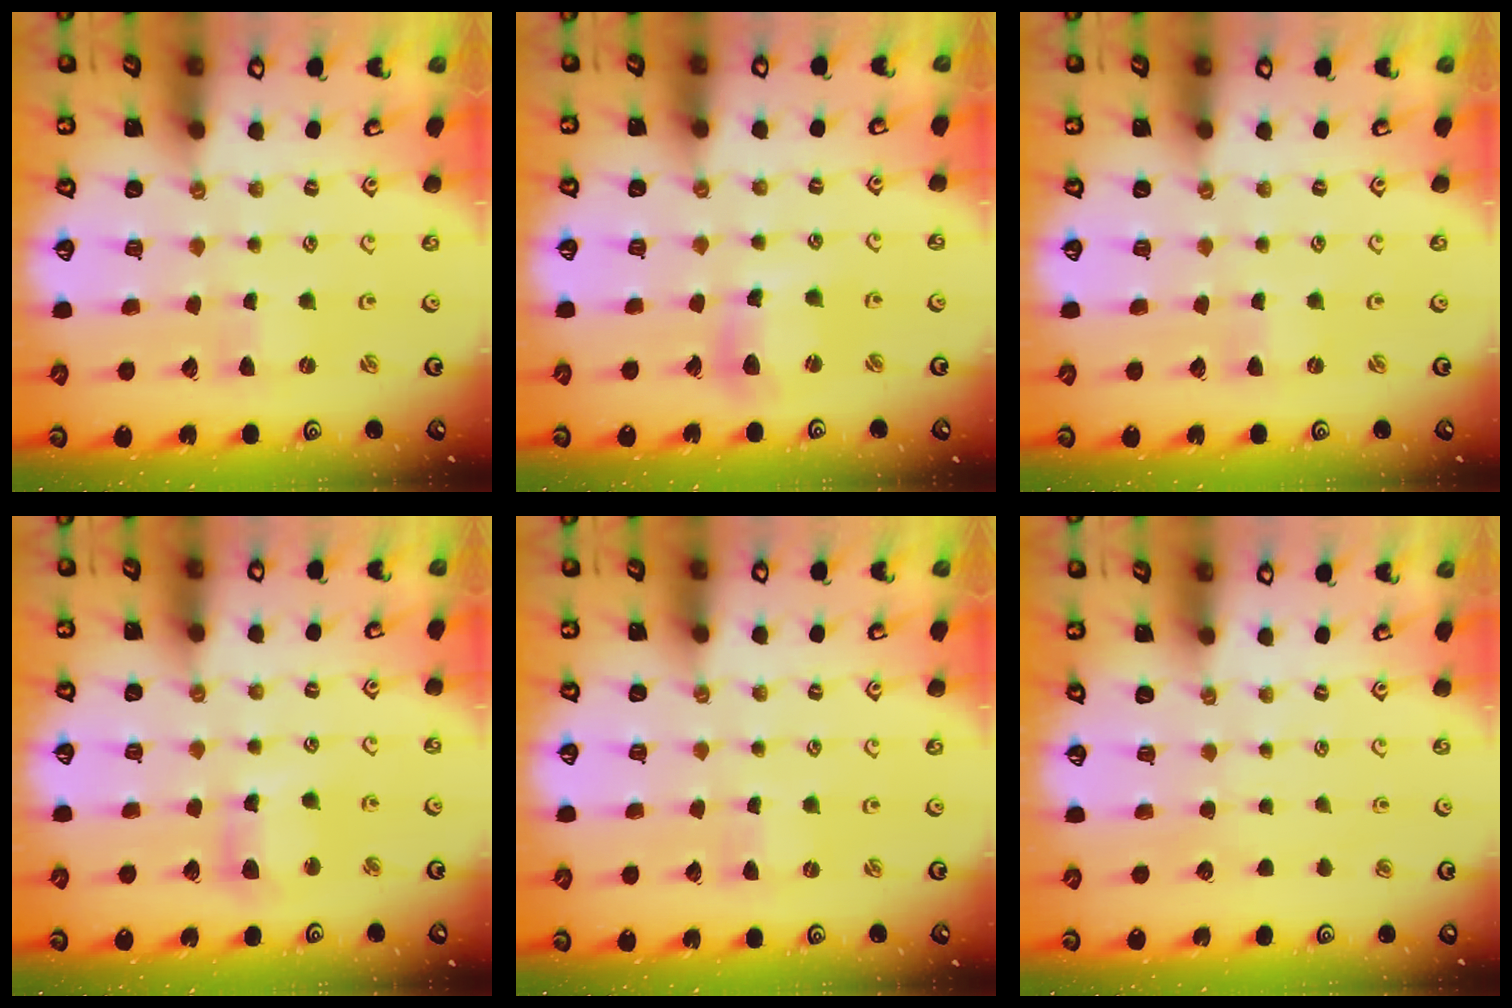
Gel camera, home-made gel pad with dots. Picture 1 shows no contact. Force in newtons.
{"total": 7.7, "press": 7.7, "slide": 0.9}
{"total": 0.0}
{"total": 8.4, "press": 8.3, "slide": 1.3}
{"total": 0.0}
{"total": 0.0}